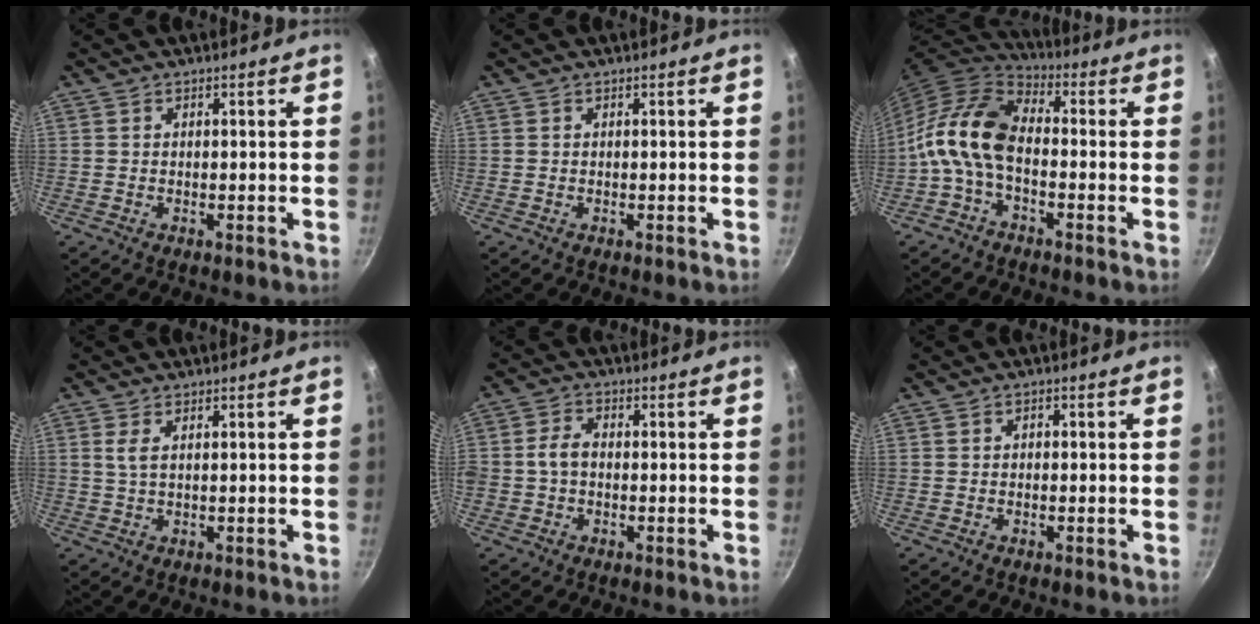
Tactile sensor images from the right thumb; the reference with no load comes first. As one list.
[{"total": 0.0}, {"total": 11.7, "force": [-2.5, 6.8, 9.2], "torque": [-0.173, 0.040, -0.069]}, {"total": 2.4, "force": [0.8, 1.0, 2.0], "torque": [-0.042, -0.004, 0.017]}, {"total": 3.9, "force": [-0.6, 2.8, 2.6], "torque": [-0.044, 0.017, -0.016]}, {"total": 0.8, "force": [-0.2, 0.7, 0.5], "torque": [-0.008, 0.006, -0.003]}]